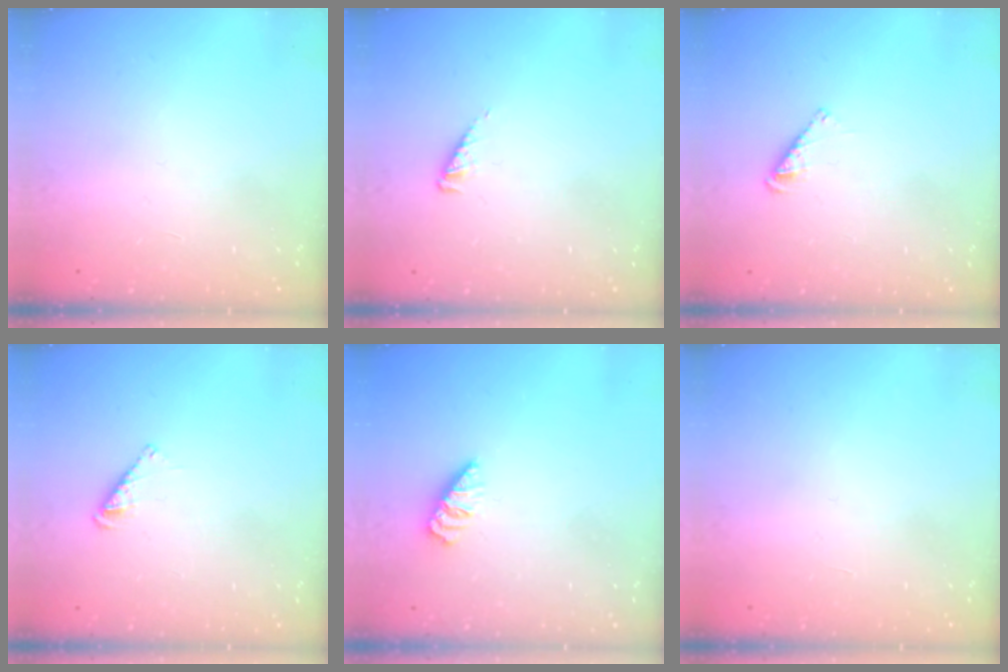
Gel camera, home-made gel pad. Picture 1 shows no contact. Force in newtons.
{"total": 2.5, "press": 2.4, "slide": 0.4}
{"total": 3.3, "press": 3.2, "slide": 0.6}
{"total": 3.3, "press": 3.2, "slide": 0.6}
{"total": 0.0}
{"total": 0.0}